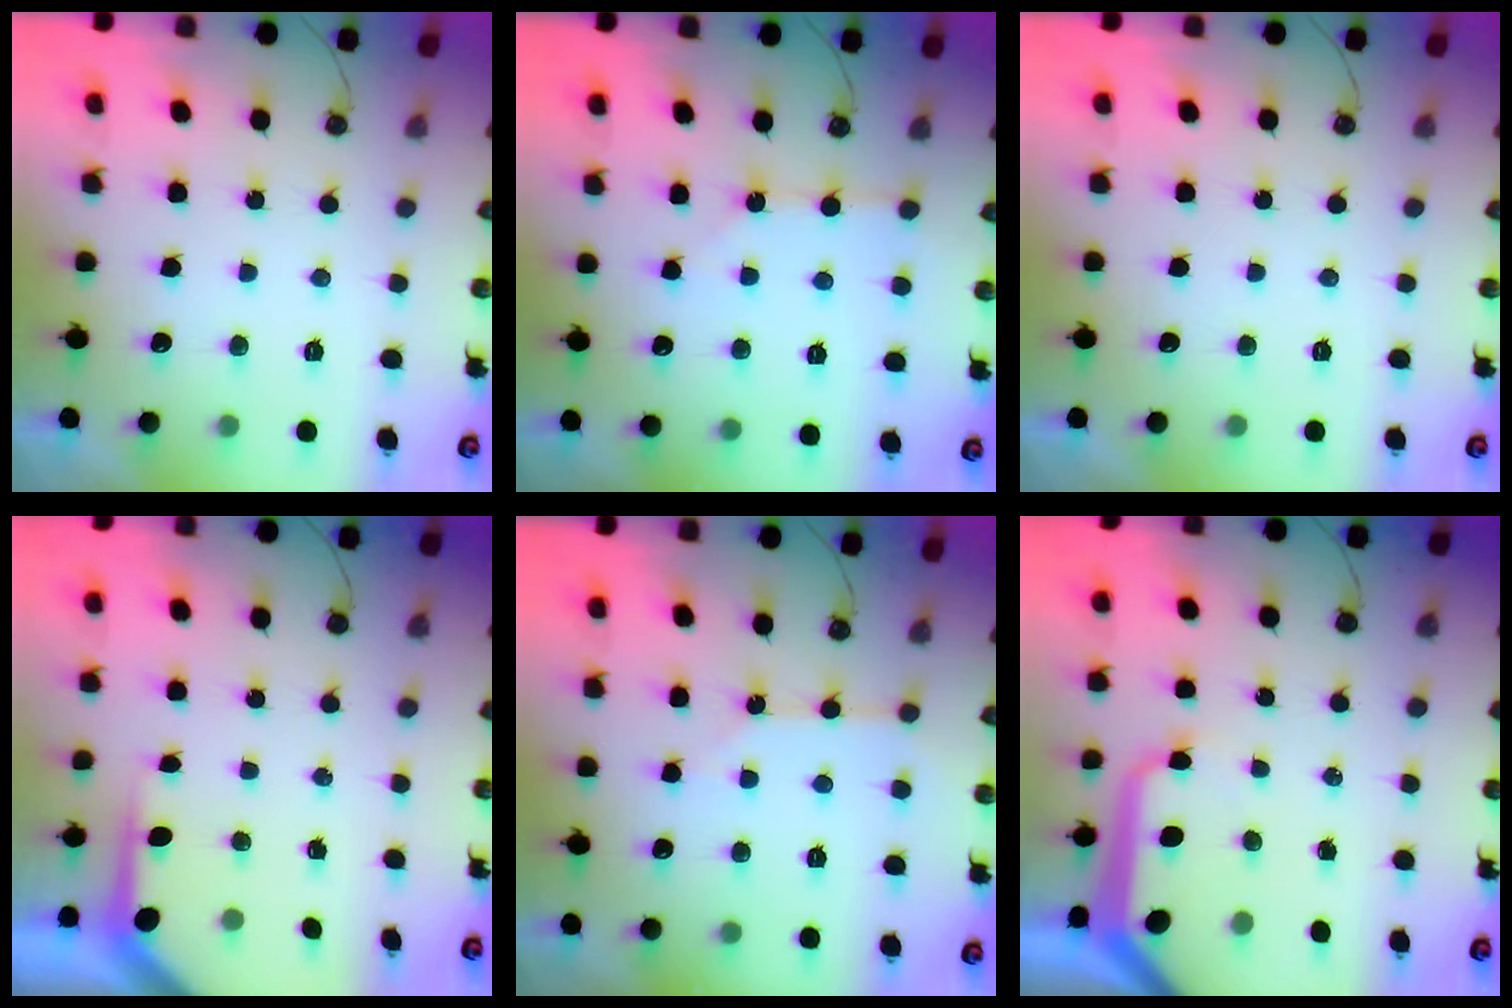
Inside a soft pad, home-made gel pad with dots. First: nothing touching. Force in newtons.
{"total": 2.6, "press": 2.5, "slide": 0.4}
{"total": 0.0}
{"total": 3.5, "press": 3.5, "slide": 0.4}
{"total": 2.5, "press": 2.5, "slide": 0.4}
{"total": 12.4, "press": 12.4, "slide": 1.3}